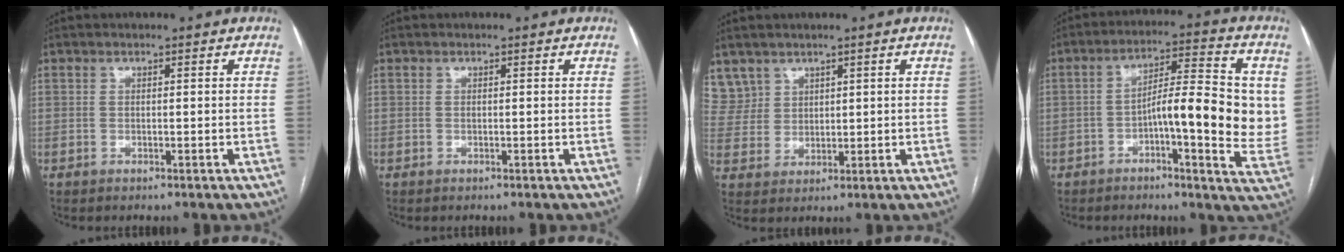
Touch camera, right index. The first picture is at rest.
{"total": 0.0}
{"total": 6.5, "force": [4.4, 4.8, -0.2], "torque": [0.004, 0.013, 0.100]}
{"total": 13.5, "force": [-0.3, 2.9, 13.2], "torque": [-0.185, 0.017, -0.007]}